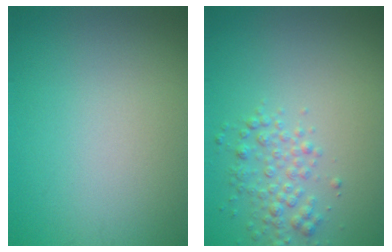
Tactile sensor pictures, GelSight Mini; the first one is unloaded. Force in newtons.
{"total": 2.5, "press": 2.5, "slide": 0.1}